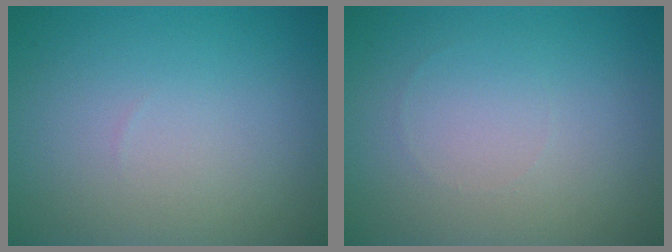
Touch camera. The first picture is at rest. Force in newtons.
{"total": 0.0}